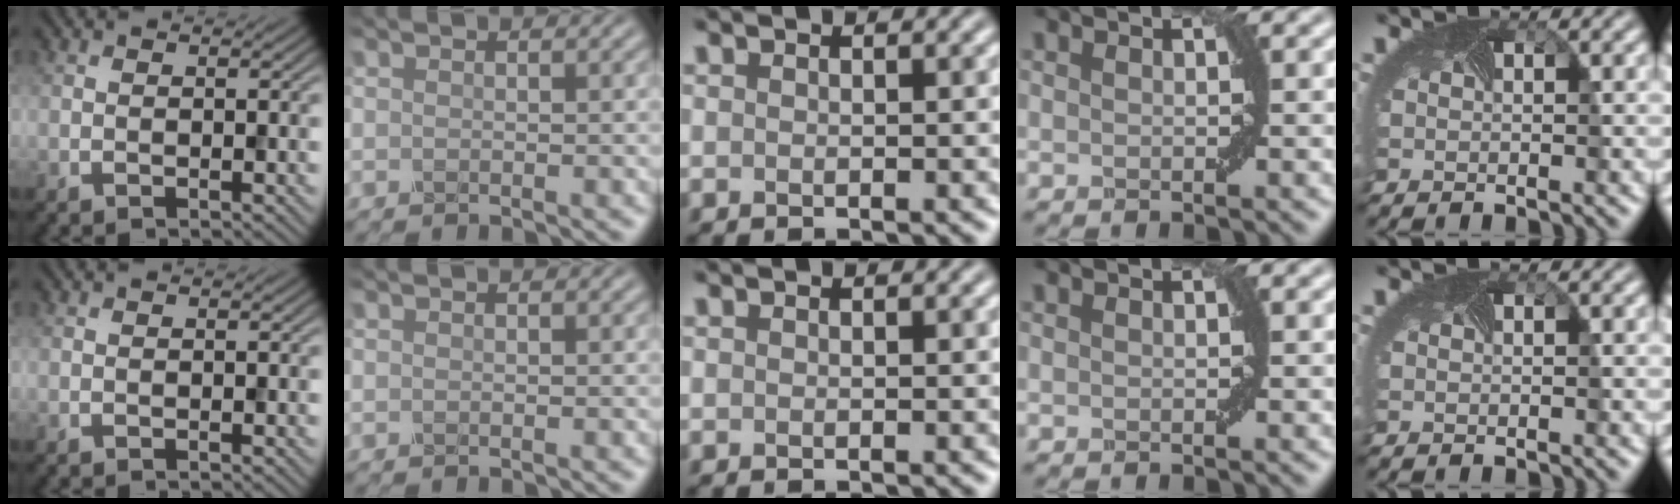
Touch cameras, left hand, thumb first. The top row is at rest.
{}